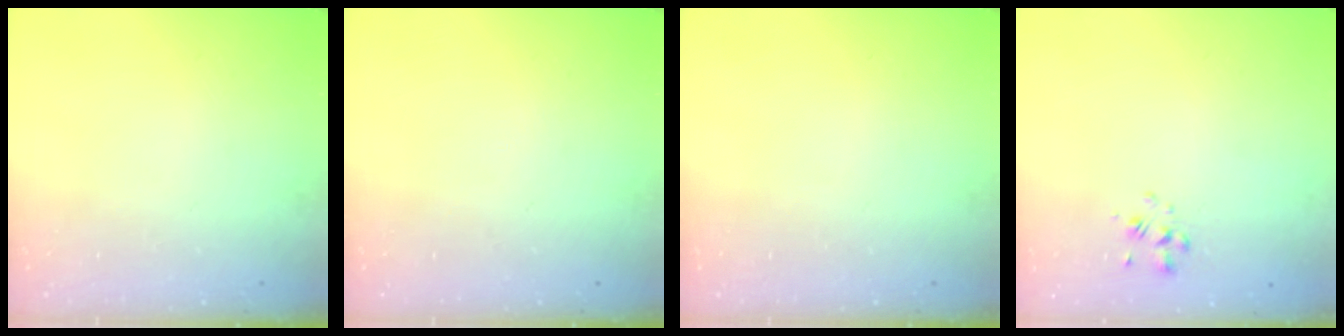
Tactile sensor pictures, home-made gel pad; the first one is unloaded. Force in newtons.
{"total": 0.0}
{"total": 0.0}
{"total": 0.9, "press": 0.7, "slide": 0.6}